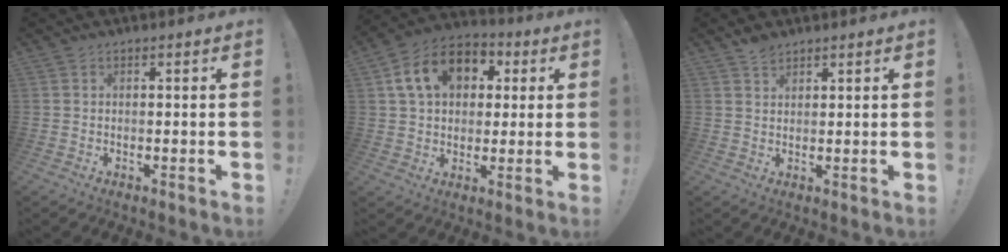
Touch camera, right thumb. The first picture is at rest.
{"total": 15.1, "force": [4.8, 11.4, 8.7], "torque": [-0.132, 0.003, 0.094]}
{"total": 2.7, "force": [2.2, 1.3, 1.0], "torque": [-0.012, -0.012, 0.039]}